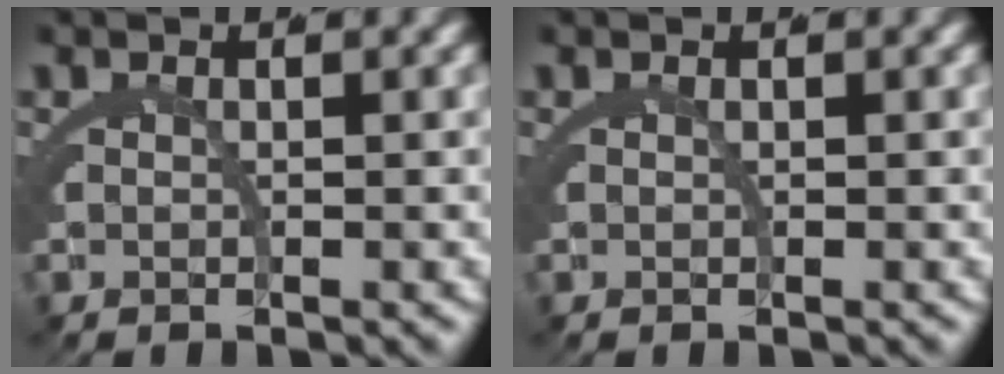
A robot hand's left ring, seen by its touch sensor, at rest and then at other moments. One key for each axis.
{"total": 0.0}